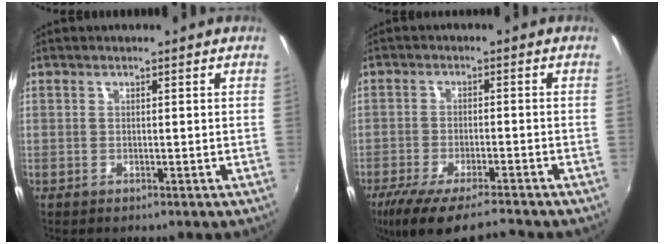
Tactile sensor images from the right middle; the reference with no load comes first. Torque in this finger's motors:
{"motor_torque": [1.10, -1.04, 0.15, 0.10]}